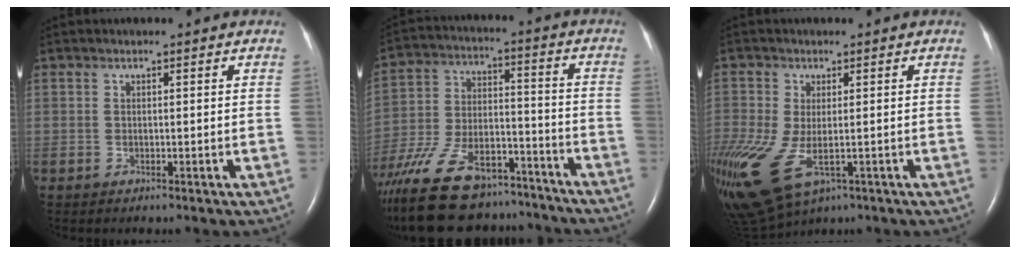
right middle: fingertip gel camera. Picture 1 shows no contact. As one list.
[{"total": 22.4, "force": [-18.9, 7.8, 9.2], "torque": [-0.210, -0.004, -0.306]}, {"total": 16.9, "force": [-7.3, 9.9, 11.5], "torque": [-0.343, -0.044, -0.119]}]